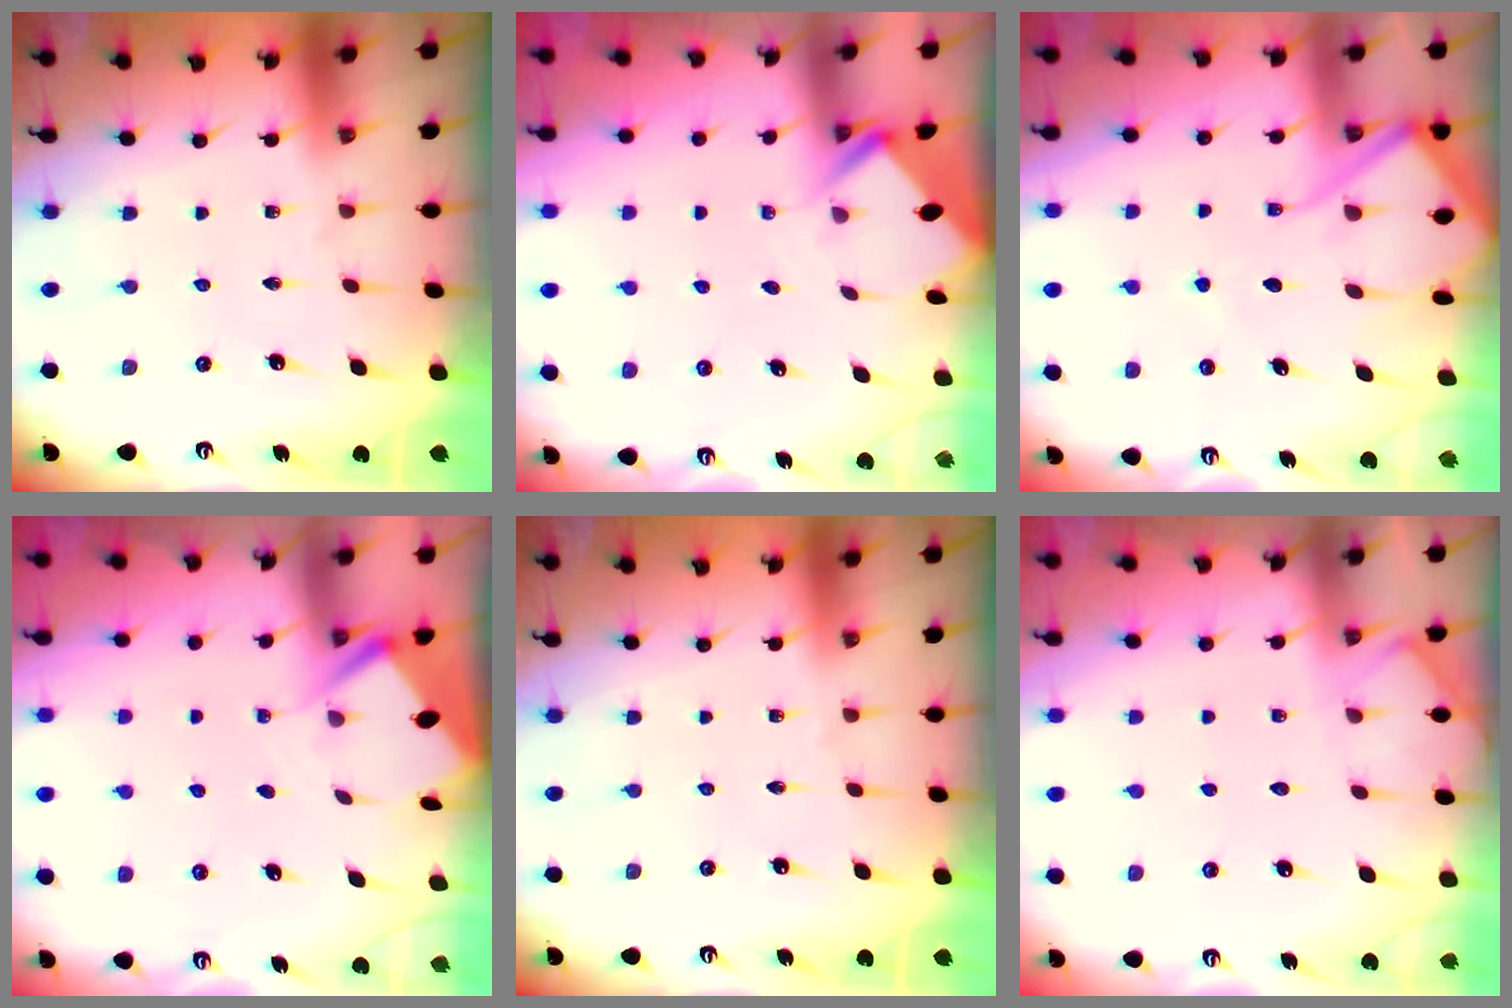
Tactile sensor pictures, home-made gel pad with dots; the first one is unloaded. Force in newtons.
{"total": 2.7, "press": 2.7, "slide": 0.2}
{"total": 9.7, "press": 9.6, "slide": 1.0}
{"total": 2.9, "press": 2.8, "slide": 0.3}
{"total": 0.0}
{"total": 3.7, "press": 3.6, "slide": 0.4}